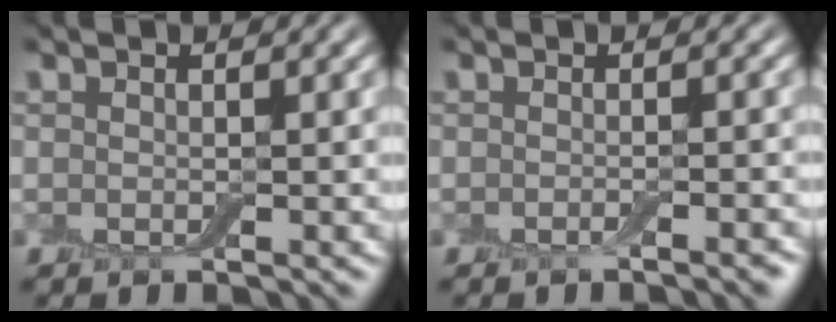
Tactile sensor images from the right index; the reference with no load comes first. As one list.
[{"total": 1.2, "force": [-0.7, 0.2, 0.9], "torque": [-0.009, -0.002, -0.014]}]